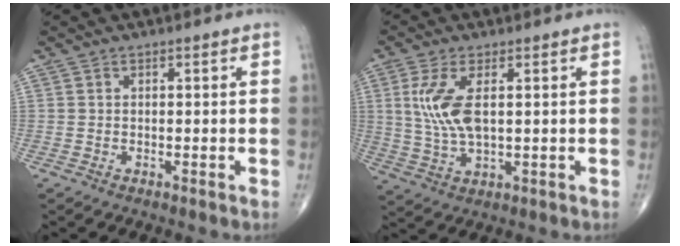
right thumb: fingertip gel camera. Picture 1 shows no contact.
{"total": 8.5, "force": [1.7, 3.5, 7.5], "torque": [-0.174, -0.006, 0.040]}